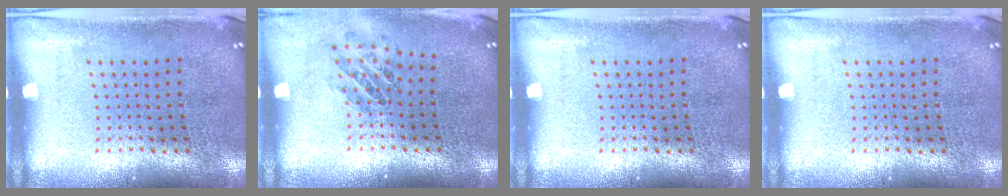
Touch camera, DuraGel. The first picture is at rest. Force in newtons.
{"total": 0.8, "press": 0.8, "slide": 0.1}
{"total": 0.0}
{"total": 0.0}